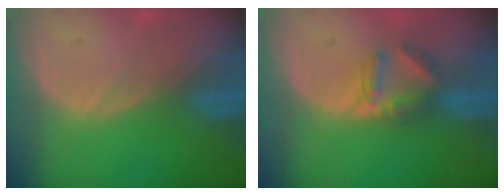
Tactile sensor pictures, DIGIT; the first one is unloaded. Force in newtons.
{"total": 4.4, "press": 4.3, "slide": 1.1}